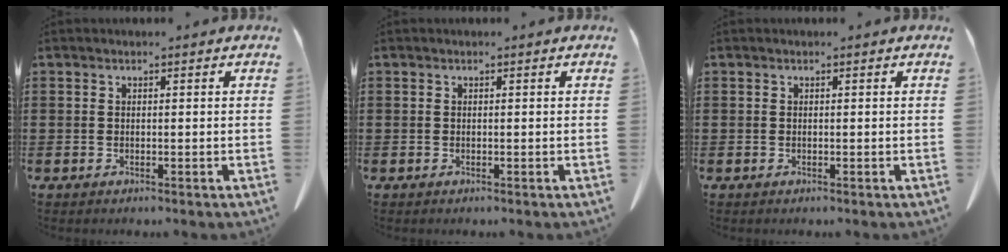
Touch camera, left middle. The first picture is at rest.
{"total": 0.0}
{"total": 0.0}